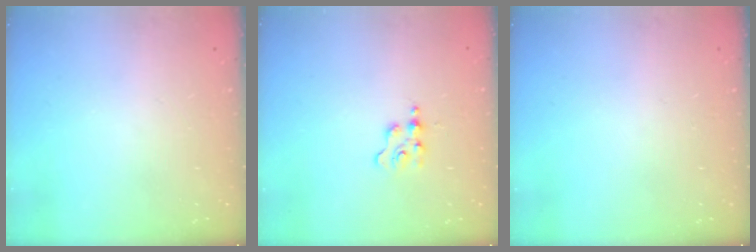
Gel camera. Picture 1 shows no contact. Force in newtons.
{"total": 1.9, "press": 1.9, "slide": 0.2}
{"total": 0.0}